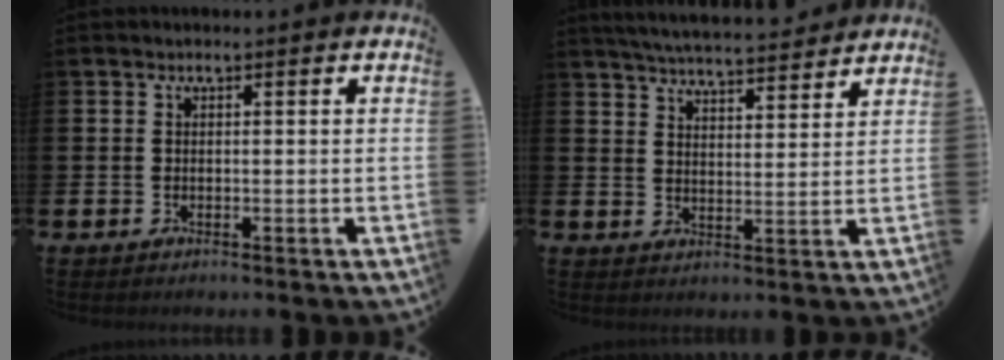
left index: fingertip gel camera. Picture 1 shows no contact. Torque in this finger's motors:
{"motor_torque": [0.94, -1.20, 0.68, 0.21]}